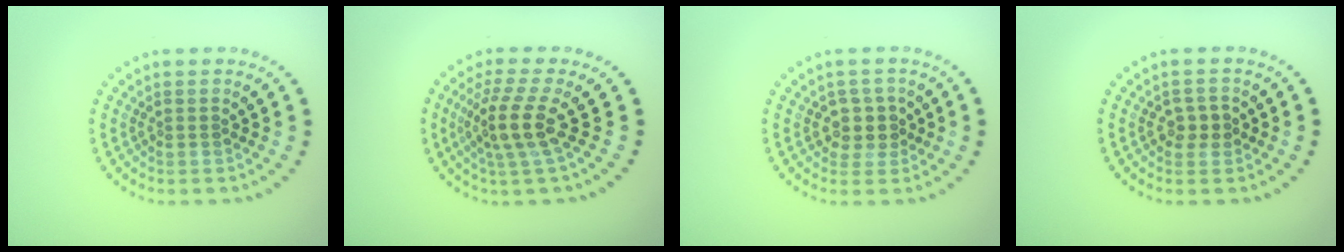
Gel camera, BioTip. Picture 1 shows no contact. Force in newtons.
{"total": 4.0, "press": 2.9, "slide": 2.6}
{"total": 2.4, "press": 2.1, "slide": 1.2}
{"total": 1.8, "press": 1.8, "slide": 0.3}